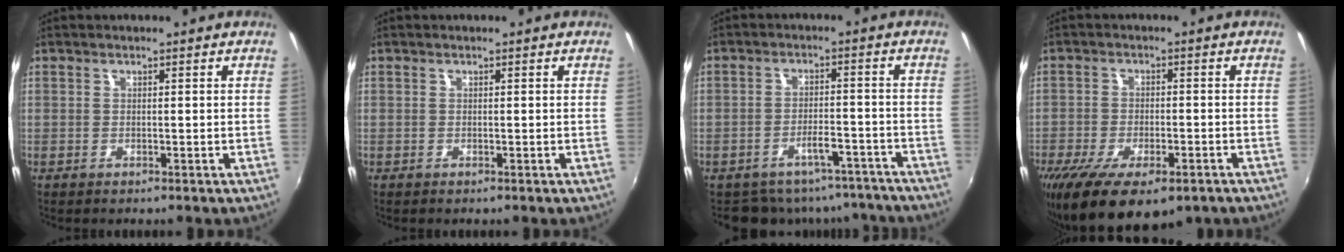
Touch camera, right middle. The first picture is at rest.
{"total": 0.0}
{"total": 10.2, "force": [-9.1, 3.9, 2.3], "torque": [-0.040, 0.021, -0.105]}
{"total": 14.2, "force": [-9.2, 5.7, 9.3], "torque": [-0.194, -0.047, -0.140]}